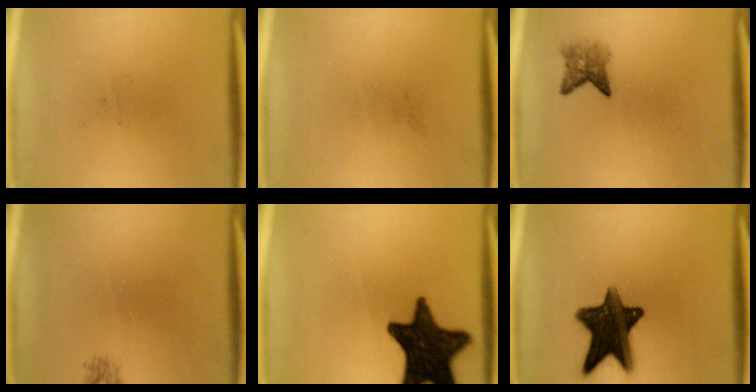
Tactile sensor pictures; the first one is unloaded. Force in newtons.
{"total": 0.0}
{"total": 3.0}
{"total": 0.9}
{"total": 17.2}
{"total": 14.0}